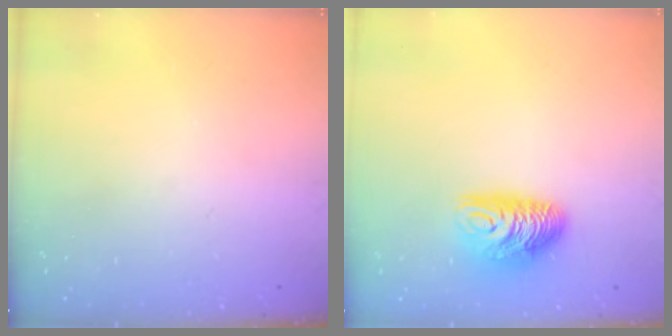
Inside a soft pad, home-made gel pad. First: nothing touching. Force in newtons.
{"total": 10.2, "press": 10.2, "slide": 0.4}